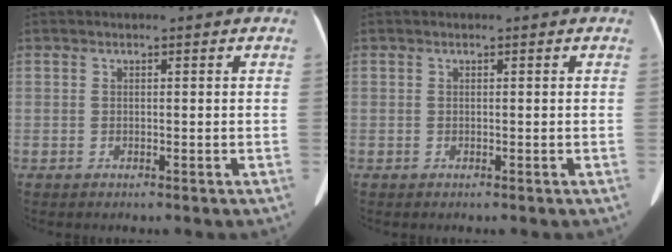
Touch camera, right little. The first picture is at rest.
{"total": 0.0}